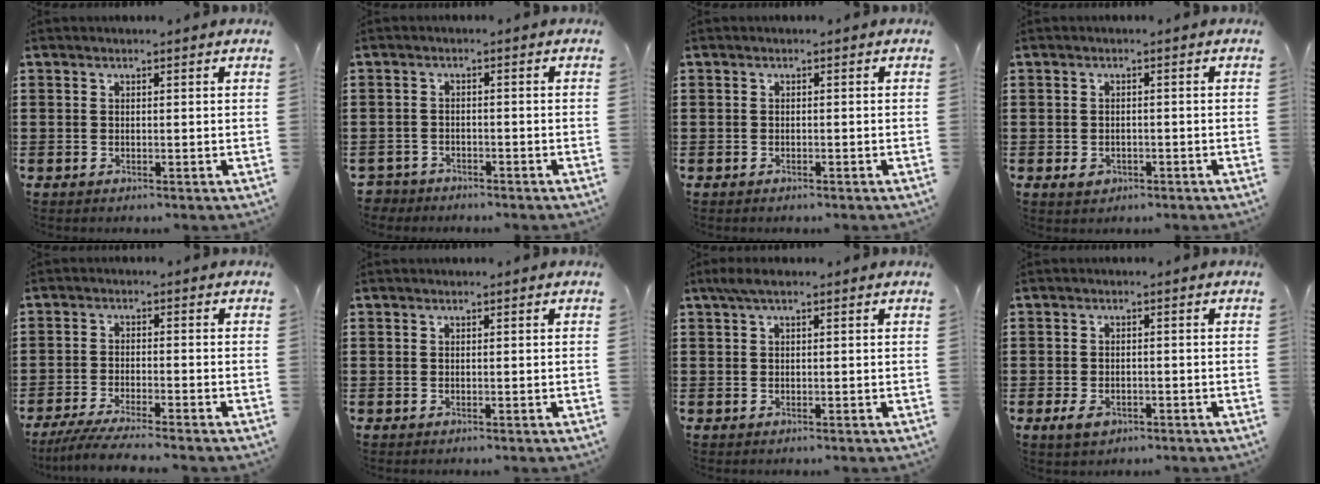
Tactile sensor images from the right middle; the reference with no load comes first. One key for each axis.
{"total": 2.4, "fx": -2.3, "fy": 0.6, "fz": -0.3, "tx": -0.004, "ty": -0.003, "tz": -0.051}
{"total": 0.6, "fx": -0.6, "fy": 0.3, "fz": 0.0, "tx": -0.001, "ty": 0.000, "tz": -0.012}
{"total": 1.4, "fx": -0.7, "fy": 1.0, "fz": 0.7, "tx": -0.018, "ty": -0.001, "tz": -0.016}
{"total": 4.4, "fx": -4.0, "fy": -0.2, "fz": 1.8, "tx": -0.045, "ty": -0.016, "tz": -0.078}
{"total": 0.0}
{"total": 1.4, "fx": 0.5, "fy": 0.1, "fz": 1.3, "tx": -0.027, "ty": 0.002, "tz": 0.009}
{"total": 2.3, "fx": -1.2, "fy": 1.4, "fz": 1.3, "tx": -0.033, "ty": -0.003, "tz": -0.026}